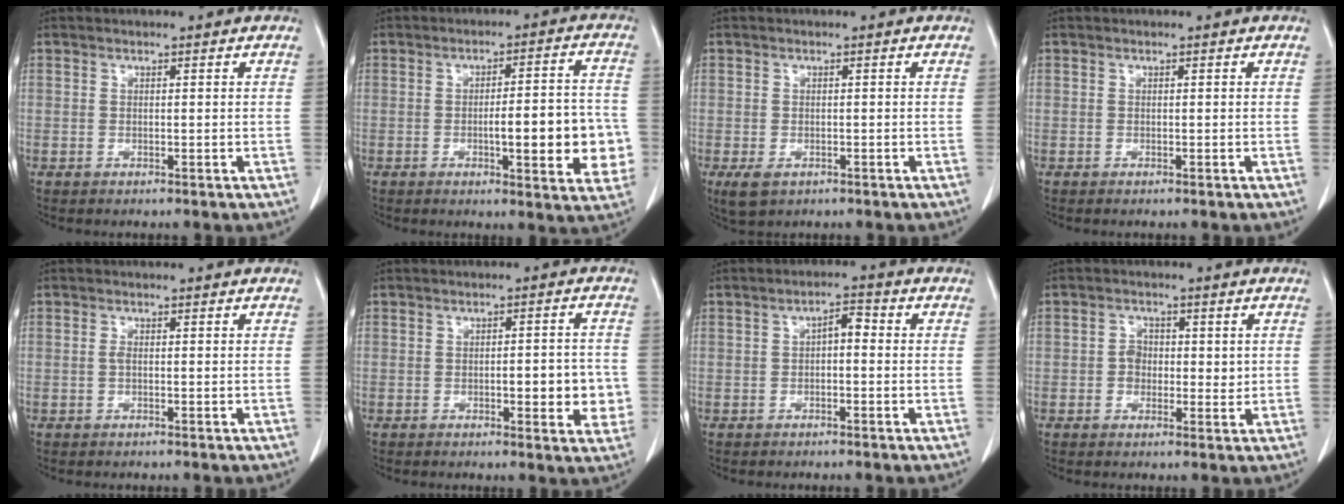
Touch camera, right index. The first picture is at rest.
{"total": 11.8, "force": [-2.2, 2.7, 11.3], "torque": [-0.139, 0.012, -0.023]}
{"total": 2.9, "force": [-1.4, 1.9, 1.6], "torque": [-0.034, -0.005, -0.012]}
{"total": 0.0}
{"total": 0.7, "force": [0.0, 0.3, 0.7], "torque": [-0.016, 0.000, -0.002]}
{"total": 6.5, "force": [-1.1, 2.0, 6.1], "torque": [-0.070, 0.001, -0.013]}
{"total": 2.9, "force": [-0.1, 1.3, 2.6], "torque": [-0.039, 0.014, -0.004]}
{"total": 3.7, "force": [0.3, 2.8, 2.3], "torque": [-0.029, 0.005, 0.004]}